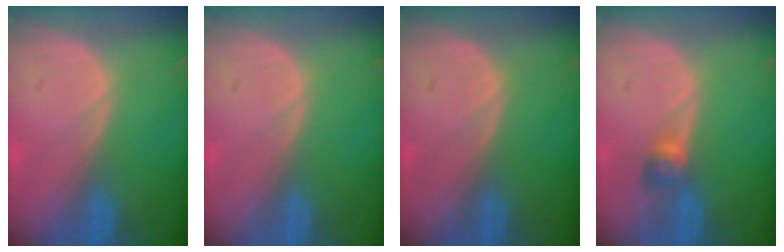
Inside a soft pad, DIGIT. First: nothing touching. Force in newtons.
{"total": 0.0}
{"total": 0.0}
{"total": 2.7, "press": 2.4, "slide": 1.2}